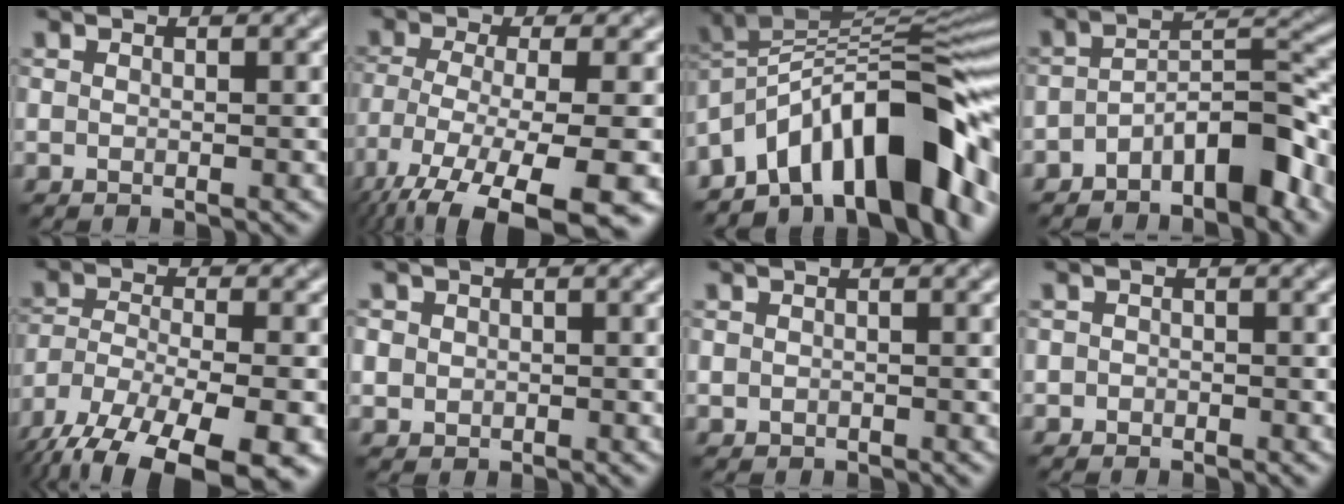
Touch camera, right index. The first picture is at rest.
{"total": 13.6, "force": [-9.4, 4.1, 9.0], "torque": [-0.183, -0.054, -0.125]}
{"total": 13.5, "force": [-7.1, 5.6, 10.0], "torque": [-0.138, 0.035, -0.129]}
{"total": 5.8, "force": [-3.7, 2.1, 3.9], "torque": [-0.053, 0.015, -0.069]}
{"total": 15.8, "force": [-12.0, 5.9, 8.5], "torque": [-0.156, -0.041, -0.163]}
{"total": 1.9, "force": [0.3, 1.9, 0.5], "torque": [-0.004, 0.006, 0.002]}
{"total": 0.5, "force": [-0.2, 0.4, 0.0], "torque": [0.005, -0.005, -0.006]}
{"total": 0.7, "force": [-0.4, 0.4, -0.3], "torque": [0.012, -0.002, -0.008]}